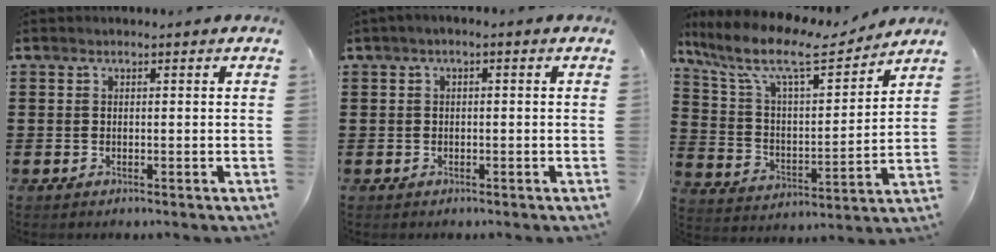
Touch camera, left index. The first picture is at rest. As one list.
[{"total": 1.0, "force": [-0.6, 0.2, 0.8], "torque": [-0.013, -0.003, -0.011]}, {"total": 11.5, "force": [8.9, 2.5, 6.9], "torque": [-0.167, -0.046, 0.152]}]